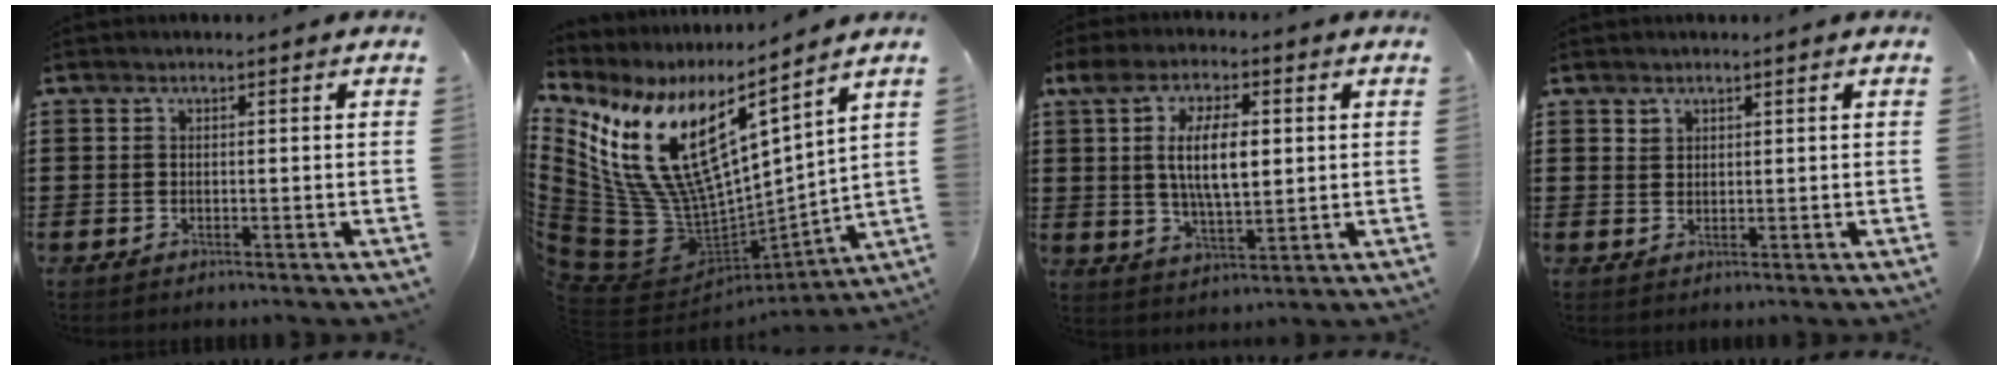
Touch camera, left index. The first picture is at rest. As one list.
[{"total": 15.9, "force": [6.5, 8.5, 11.8], "torque": [-0.271, -0.057, 0.113]}, {"total": 9.6, "force": [1.7, 4.0, 8.5], "torque": [-0.166, 0.010, 0.024]}, {"total": 1.5, "force": [1.2, 0.8, 0.1], "torque": [-0.005, 0.000, 0.024]}]